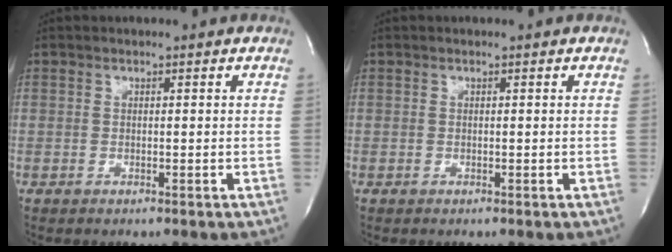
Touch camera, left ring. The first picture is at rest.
{"total": 0.0}